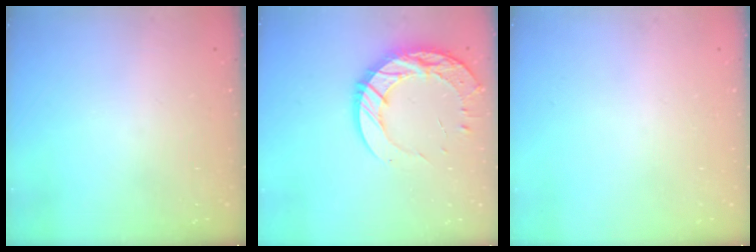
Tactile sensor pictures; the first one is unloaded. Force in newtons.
{"total": 16.1, "press": 16.0, "slide": 1.2}
{"total": 0.0}